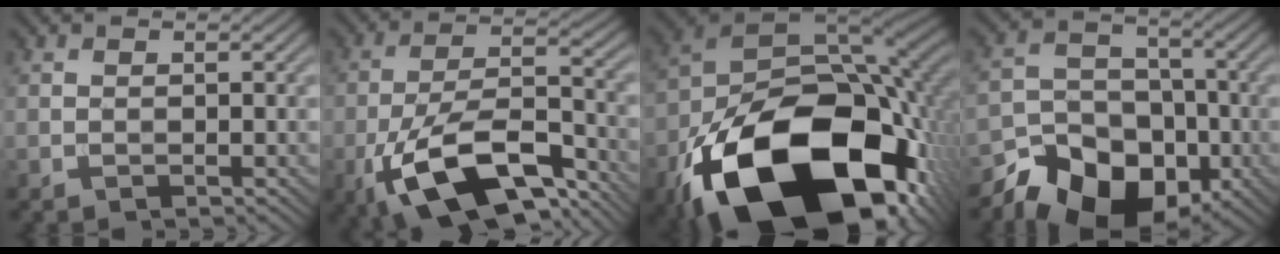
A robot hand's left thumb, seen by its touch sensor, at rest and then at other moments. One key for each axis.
{"total": 15.7, "fx": -8.8, "fy": 6.3, "fz": 11.5, "tx": -0.232, "ty": -0.020, "tz": -0.164}
{"total": 22.6, "fx": -10.7, "fy": 13.0, "fz": 15.2, "tx": -0.309, "ty": -0.067, "tz": -0.142}
{"total": 13.5, "fx": -8.4, "fy": 8.8, "fz": 5.9, "tx": -0.107, "ty": -0.019, "tz": -0.150}